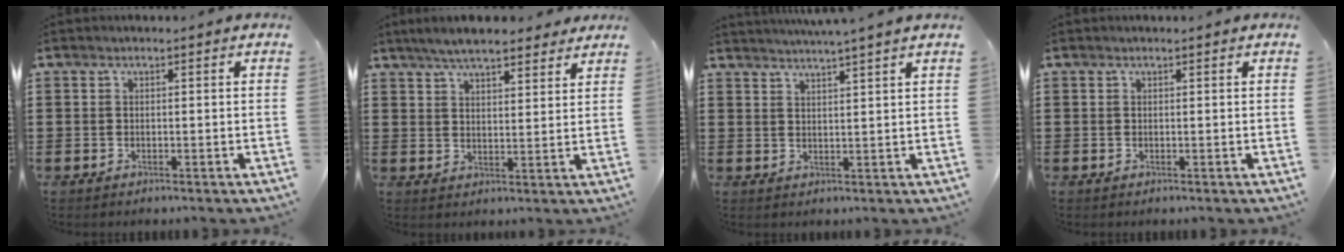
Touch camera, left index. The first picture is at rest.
{"total": 5.7, "force": [5.2, 1.3, 2.0], "torque": [-0.056, -0.005, 0.095]}
{"total": 2.6, "force": [2.4, -1.0, 0.3], "torque": [-0.012, -0.009, 0.044]}
{"total": 0.0}